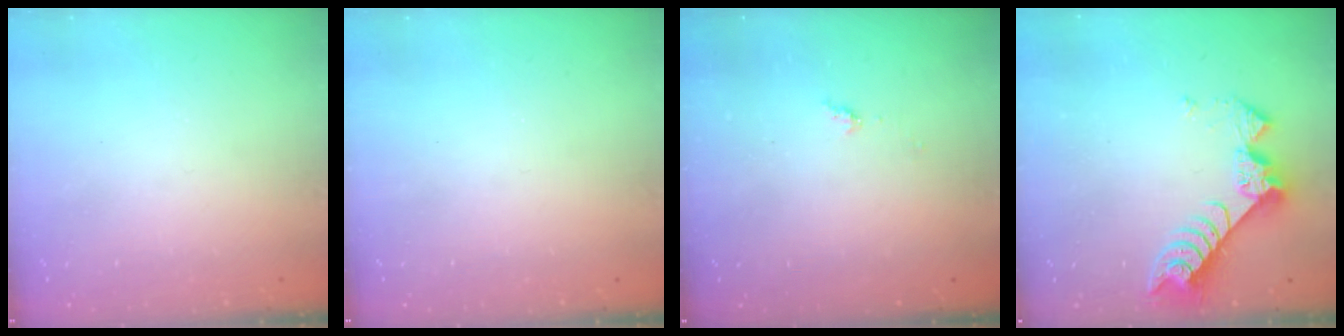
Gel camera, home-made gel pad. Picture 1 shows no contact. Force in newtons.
{"total": 0.0}
{"total": 4.3, "press": 4.2, "slide": 0.5}
{"total": 8.7, "press": 8.6, "slide": 0.4}